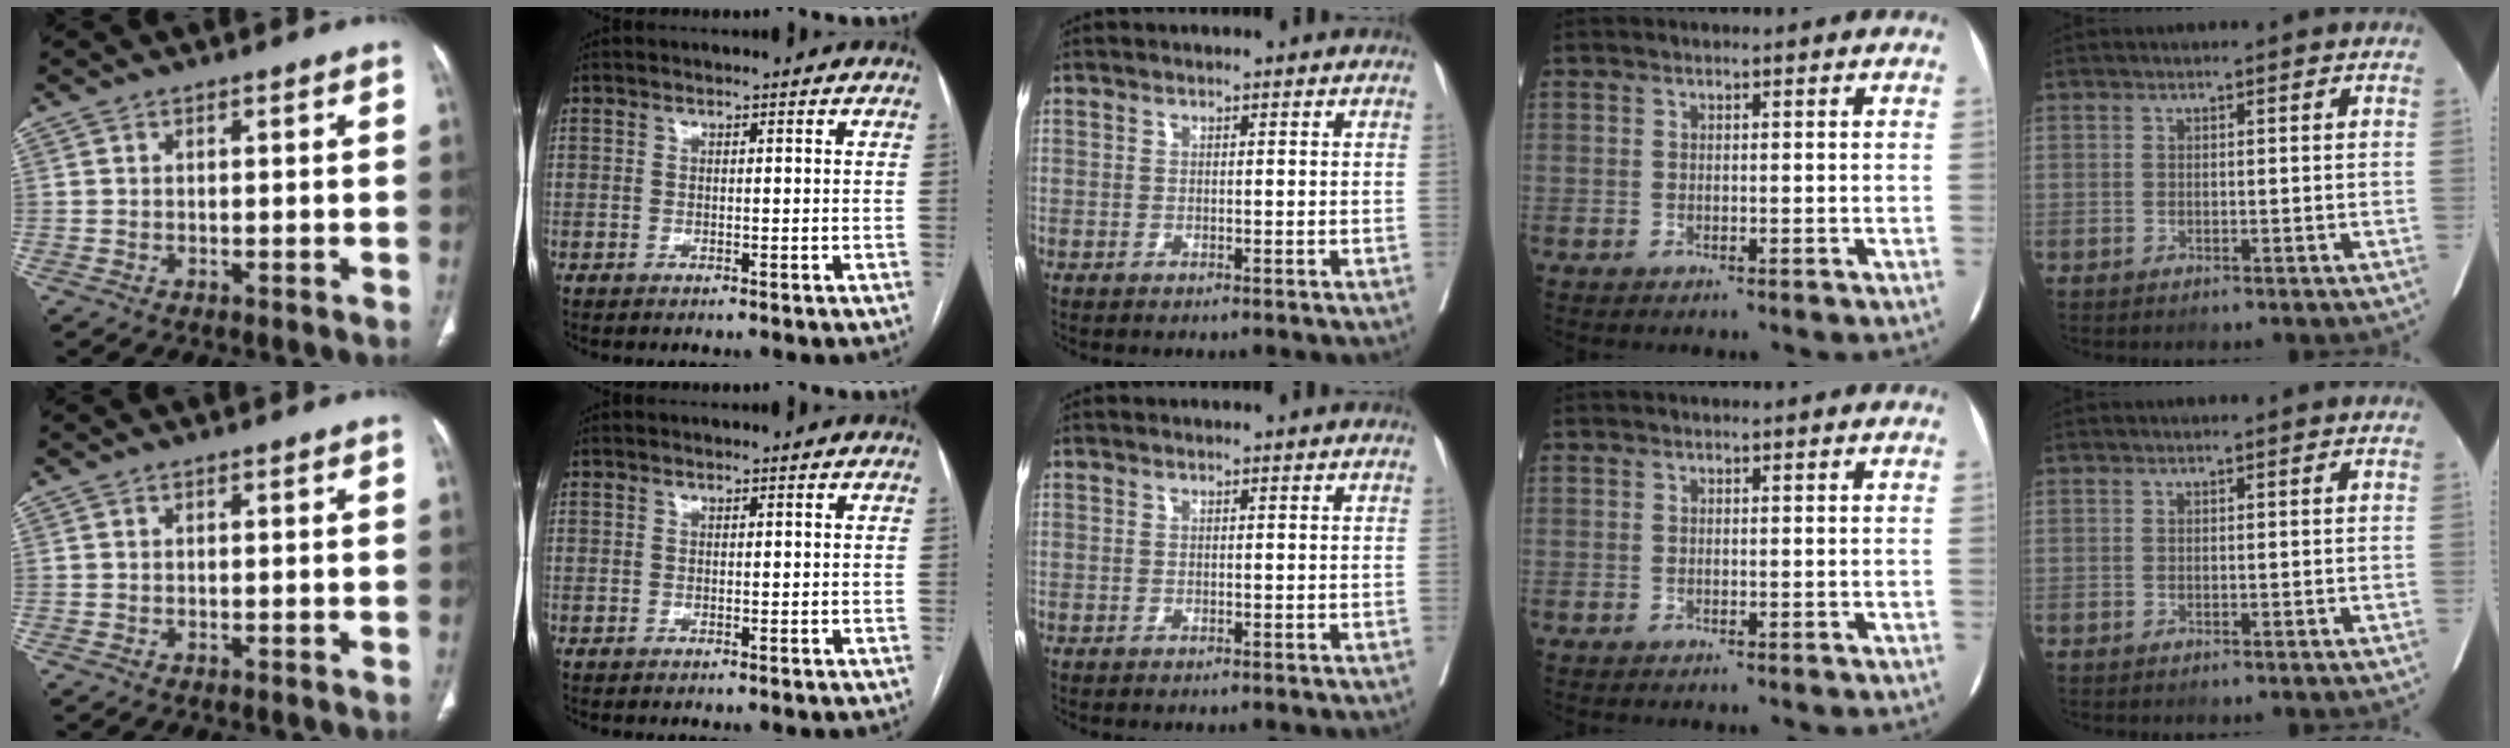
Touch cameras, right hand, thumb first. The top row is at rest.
{}